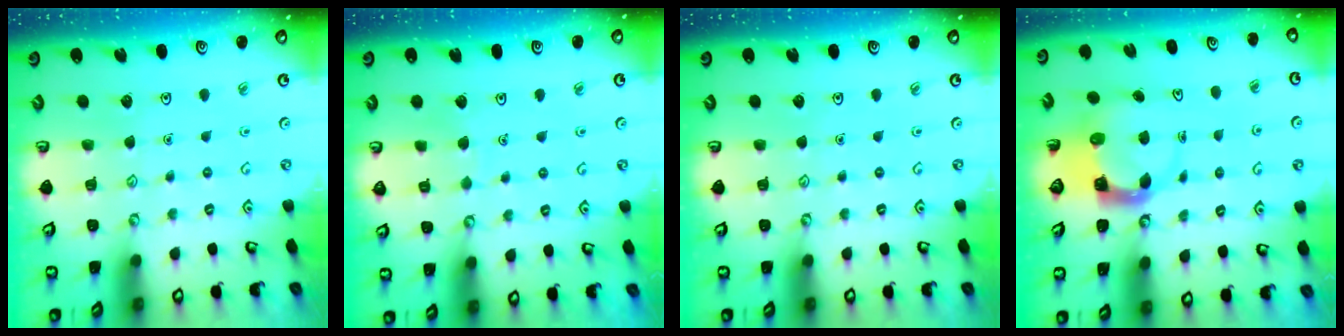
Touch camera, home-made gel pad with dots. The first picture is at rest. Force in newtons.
{"total": 3.1, "press": 3.0, "slide": 0.3}
{"total": 0.0}
{"total": 3.7, "press": 3.7, "slide": 0.5}